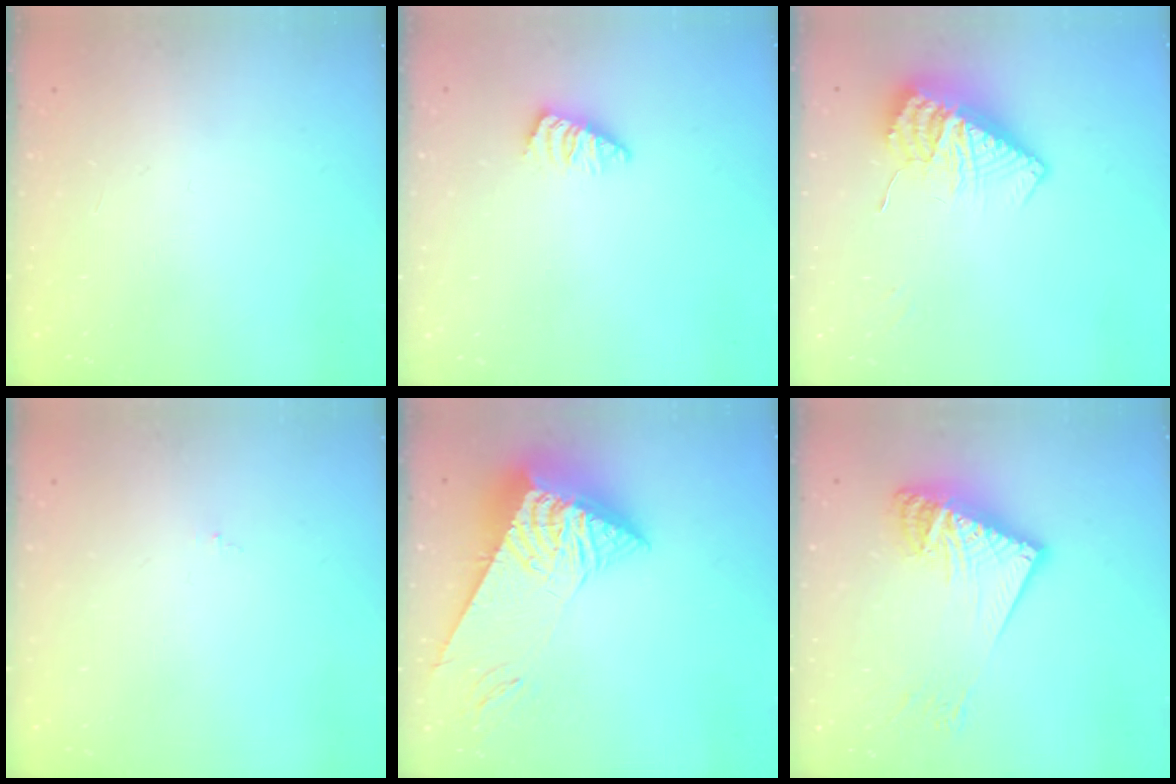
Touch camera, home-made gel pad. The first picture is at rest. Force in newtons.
{"total": 1.8, "press": 1.8, "slide": 0.3}
{"total": 11.8, "press": 11.8, "slide": 1.0}
{"total": 0.0}
{"total": 11.8, "press": 11.7, "slide": 1.5}
{"total": 16.5, "press": 16.4, "slide": 1.9}